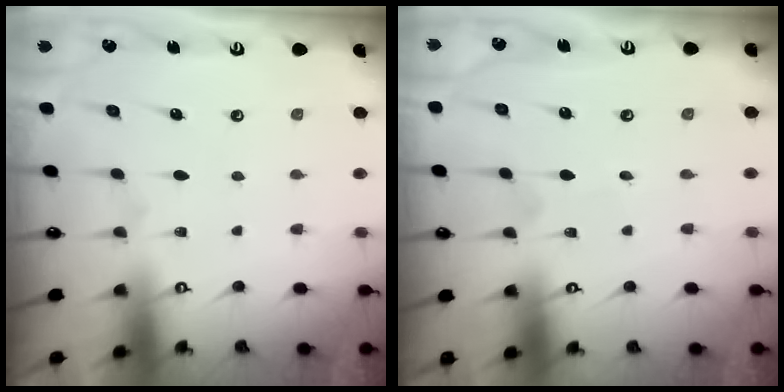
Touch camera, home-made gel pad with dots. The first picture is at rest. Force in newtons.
{"total": 0.6, "press": 0.6, "slide": 0.0}